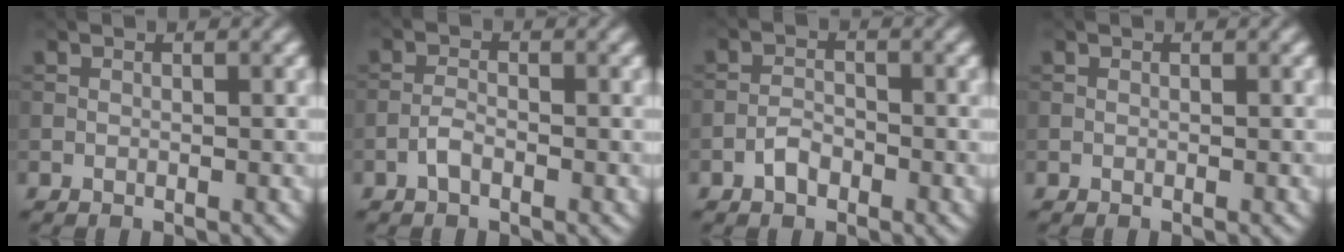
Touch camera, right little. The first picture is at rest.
{"total": 1.4, "force": [-0.9, 0.5, 1.0], "torque": [-0.022, 0.003, -0.021]}
{"total": 1.8, "force": [-1.1, 0.9, 1.0], "torque": [-0.016, 0.005, -0.024]}
{"total": 0.0}